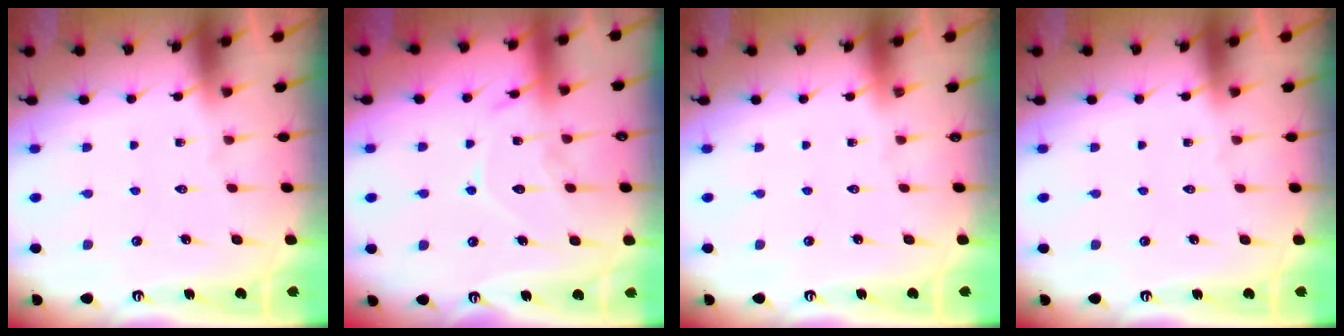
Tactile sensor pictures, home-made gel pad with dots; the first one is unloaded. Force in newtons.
{"total": 12.3, "press": 12.2, "slide": 1.0}
{"total": 0.0}
{"total": 0.0}